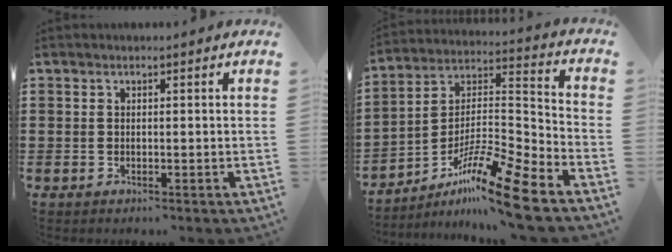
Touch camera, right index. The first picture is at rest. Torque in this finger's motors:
{"motor_torque": [0.38, -0.29, 0.55, 0.05]}